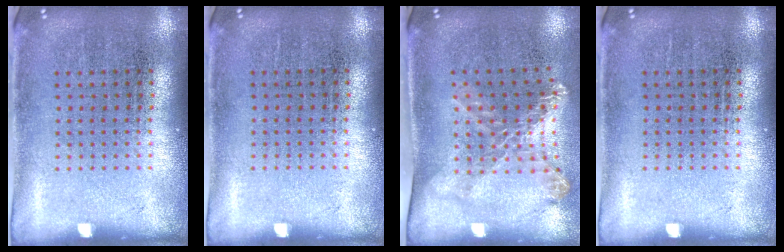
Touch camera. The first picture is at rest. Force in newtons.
{"total": 0.0}
{"total": 1.7, "press": 1.3, "slide": 1.1}
{"total": 0.0}